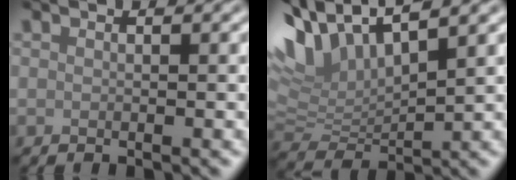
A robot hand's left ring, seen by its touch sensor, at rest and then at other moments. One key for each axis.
{"total": 8.6, "fx": 4.8, "fy": 3.7, "fz": 6.1, "tx": -0.137, "ty": 0.012, "tz": 0.086}